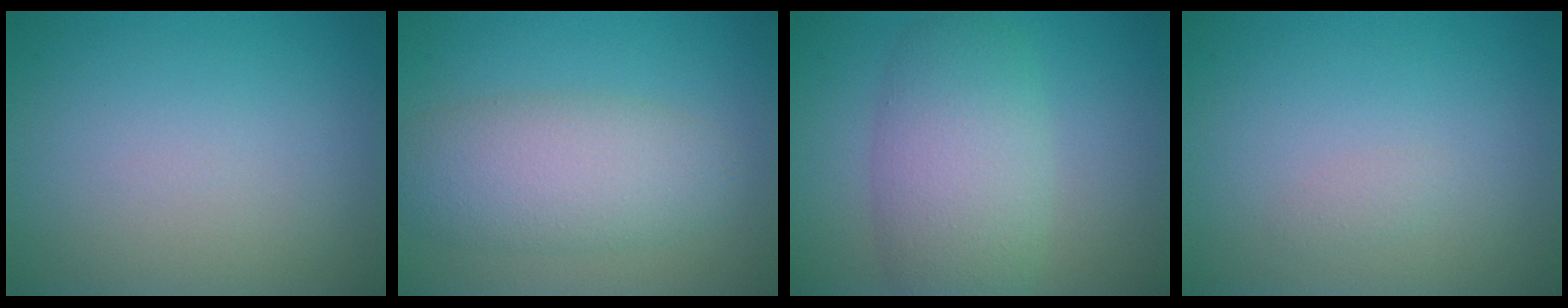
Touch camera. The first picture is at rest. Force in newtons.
{"total": 5.6, "press": 5.6, "slide": 0.2}
{"total": 6.4, "press": 6.4, "slide": 0.3}
{"total": 0.6, "press": 0.6, "slide": 0.0}